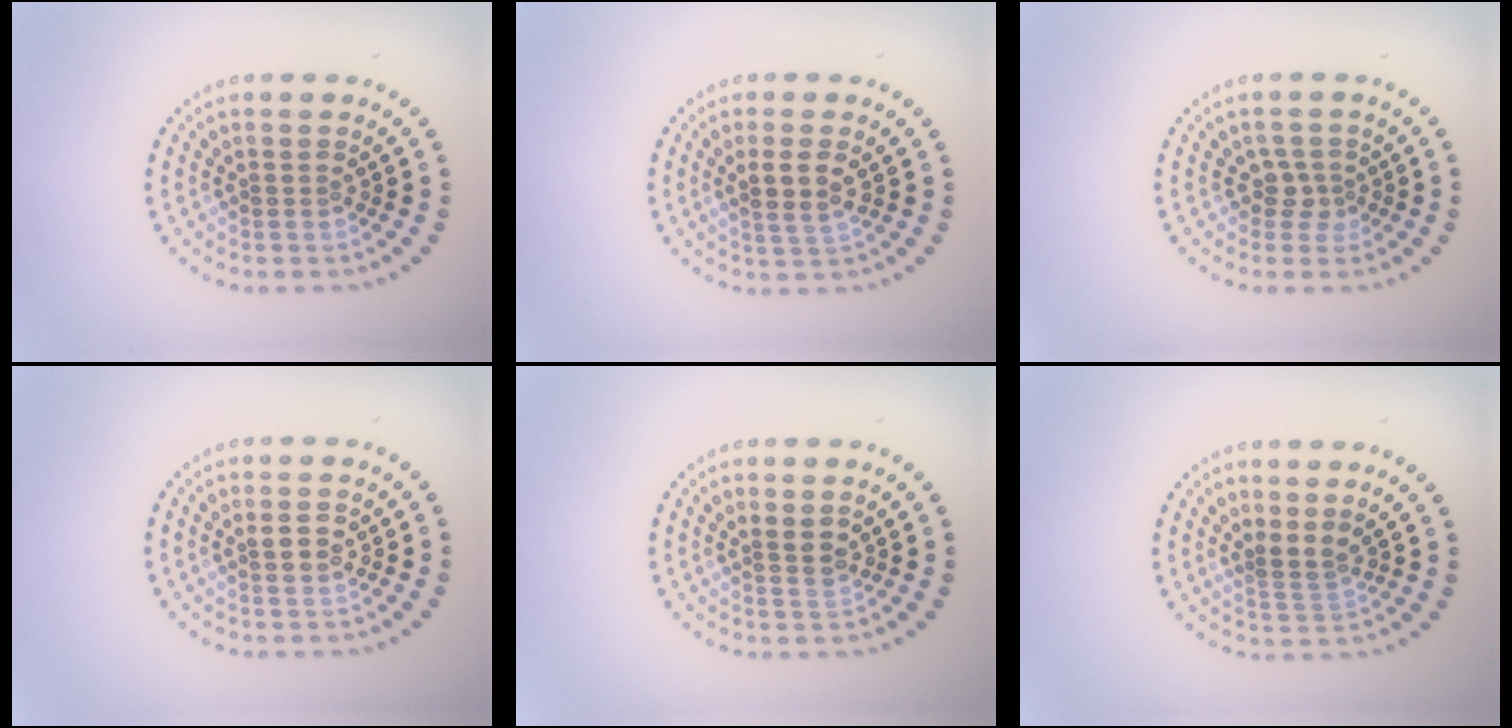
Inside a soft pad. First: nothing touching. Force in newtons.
{"total": 2.3, "press": 2.0, "slide": 1.1}
{"total": 1.9, "press": 1.4, "slide": 1.2}
{"total": 1.7, "press": 1.7, "slide": 0.1}
{"total": 1.9, "press": 1.6, "slide": 0.9}
{"total": 1.9, "press": 1.2, "slide": 1.5}